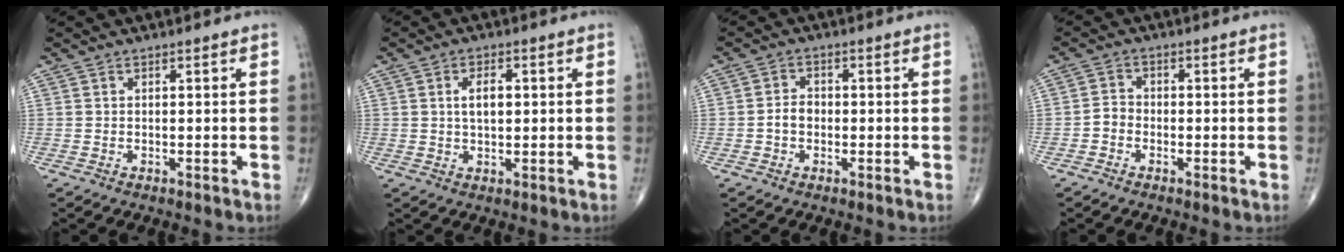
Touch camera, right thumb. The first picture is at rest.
{"total": 4.1, "force": [0.7, 2.1, 3.5], "torque": [-0.056, -0.001, 0.011]}
{"total": 3.0, "force": [-0.7, 2.3, 1.8], "torque": [-0.025, 0.012, -0.018]}
{"total": 2.4, "force": [-1.1, 1.8, 1.0], "torque": [-0.012, 0.011, -0.029]}